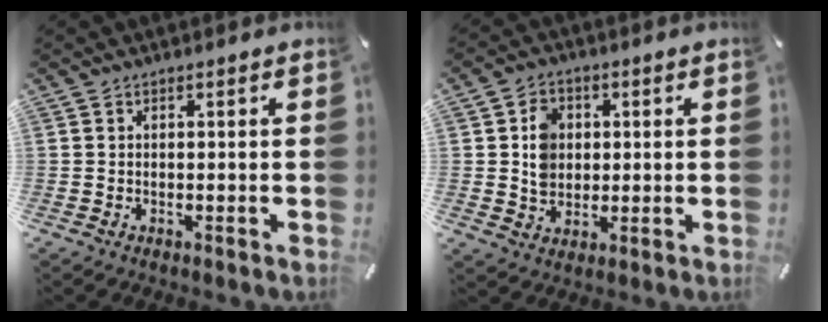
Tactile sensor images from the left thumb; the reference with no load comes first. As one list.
[{"total": 7.0, "force": [0.8, 6.2, 3.1], "torque": [-0.047, 0.007, 0.014]}]